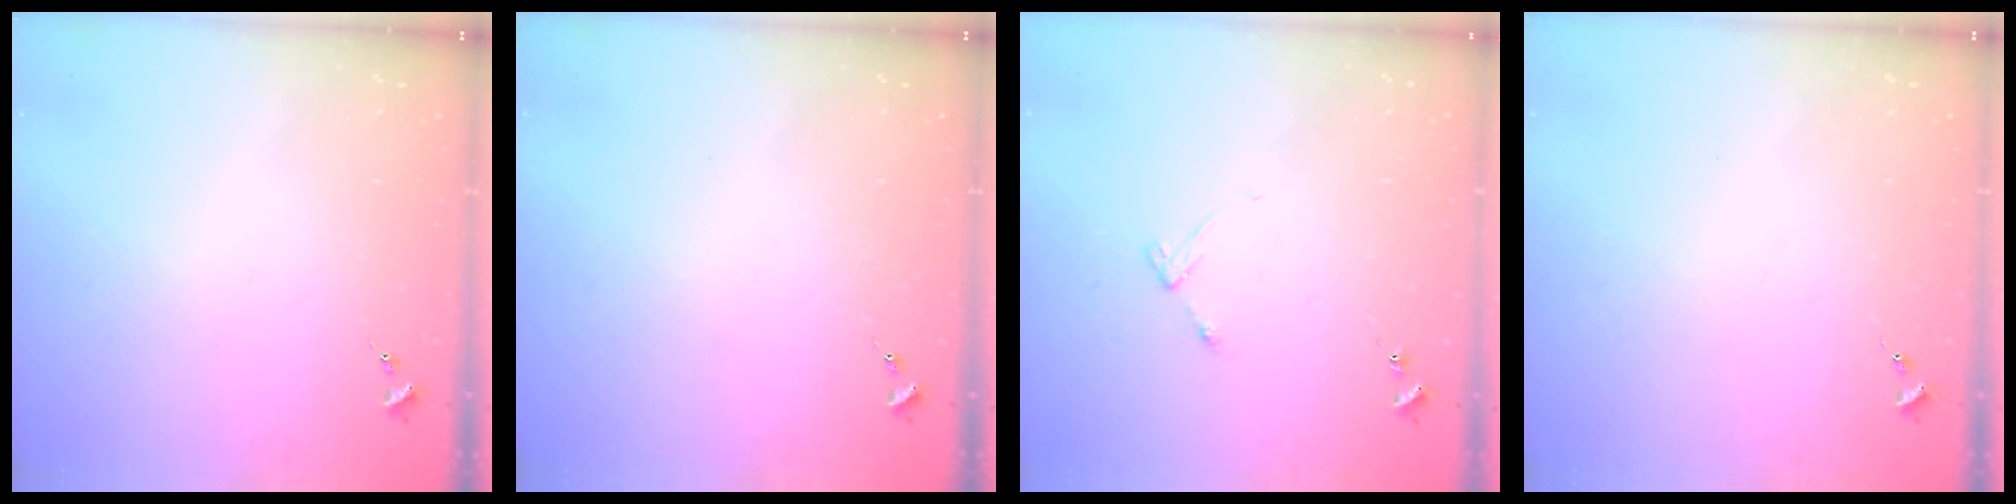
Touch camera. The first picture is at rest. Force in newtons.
{"total": 0.0}
{"total": 4.0, "press": 3.9, "slide": 0.5}
{"total": 0.0}